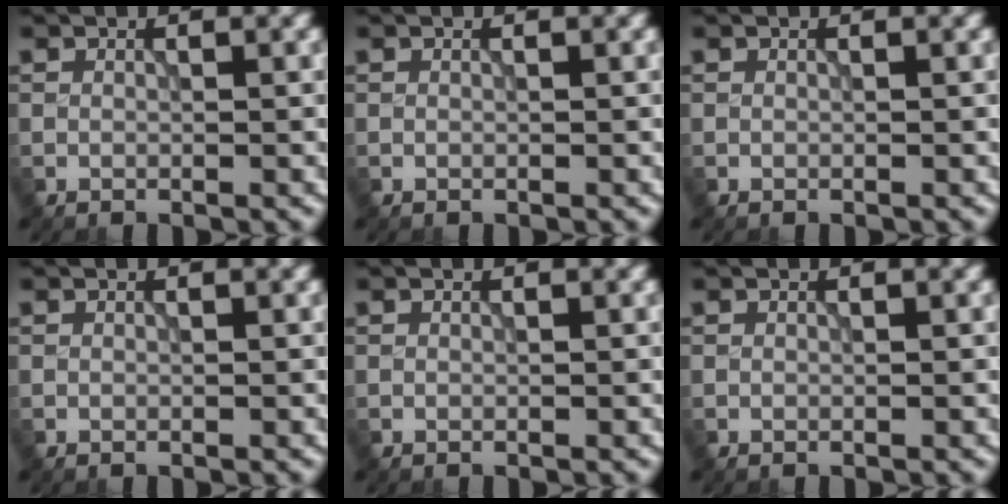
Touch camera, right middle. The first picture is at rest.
{"total": 0.0}
{"total": 0.0}
{"total": 0.0}
{"total": 0.0}
{"total": 0.0}